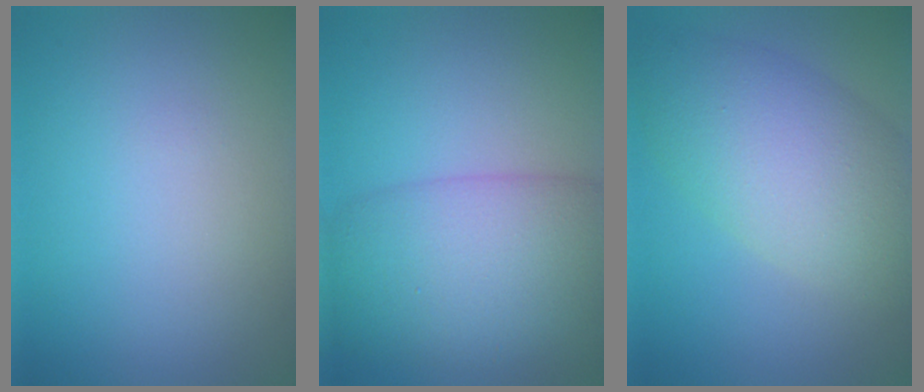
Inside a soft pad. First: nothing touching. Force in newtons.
{"total": 9.9, "press": 9.9, "slide": 0.2}
{"total": 7.8, "press": 7.8, "slide": 0.2}